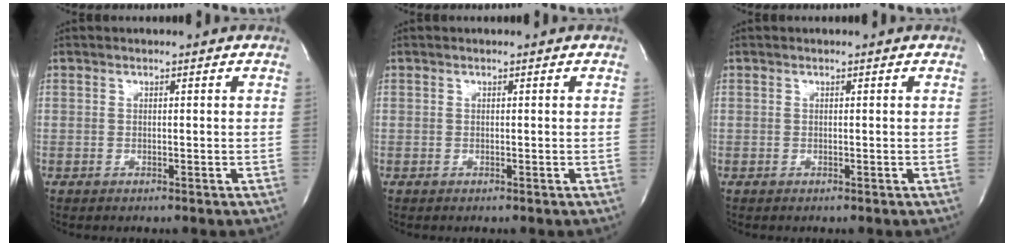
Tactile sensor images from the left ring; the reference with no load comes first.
{"total": 0.0}
{"total": 0.0}